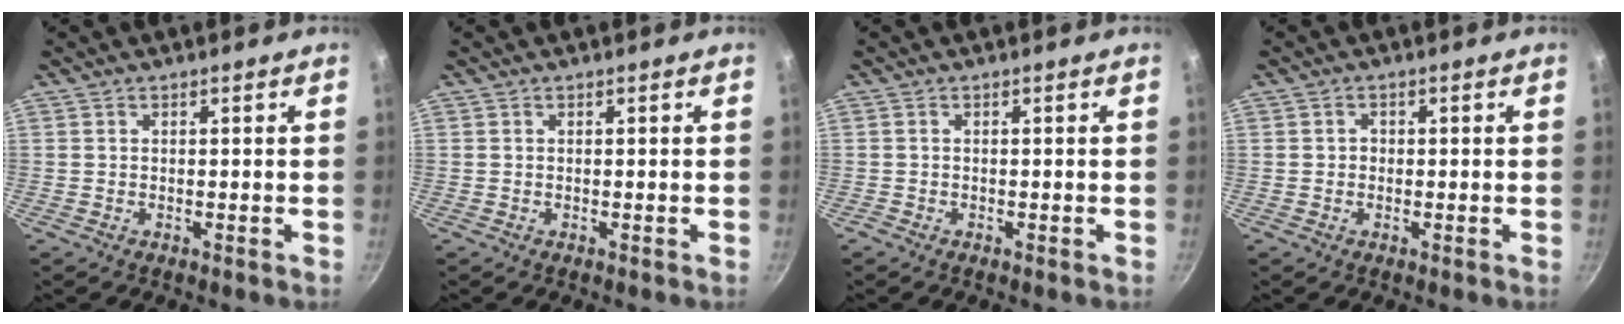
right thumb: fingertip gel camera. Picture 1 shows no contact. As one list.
[{"total": 0.0}, {"total": 0.0}, {"total": 1.1, "force": [-0.2, 1.0, 0.4], "torque": [-0.002, 0.002, -0.005]}]